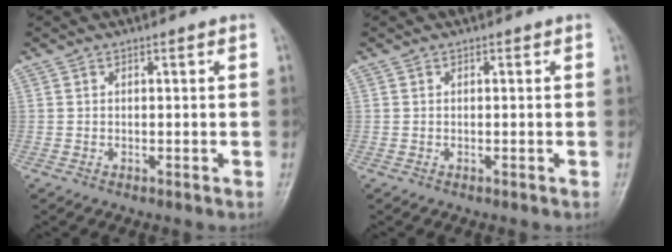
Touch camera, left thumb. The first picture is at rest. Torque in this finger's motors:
{"motor_torque": [-0.01, 0.01, -0.02, -0.02, 0.00]}